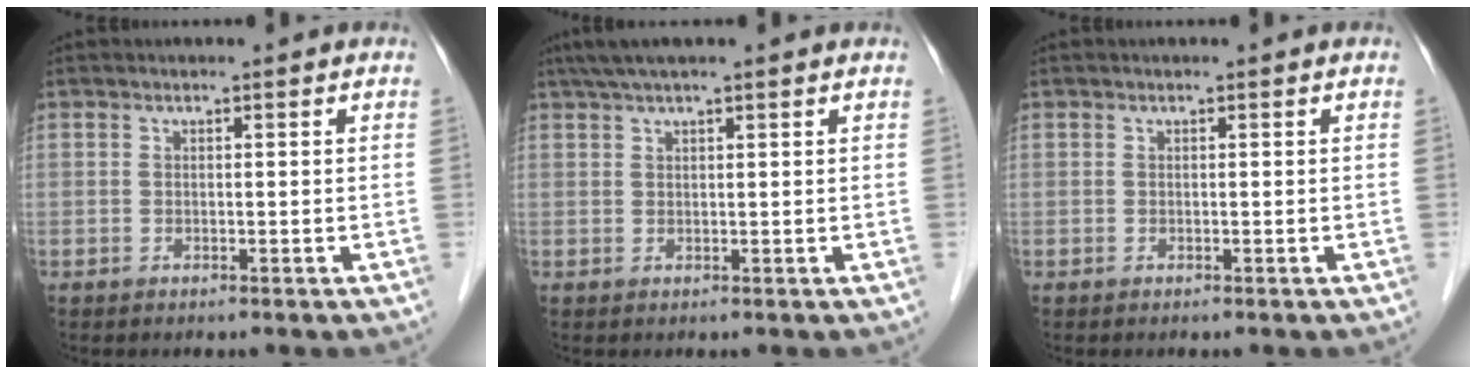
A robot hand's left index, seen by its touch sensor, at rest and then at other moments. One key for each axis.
{"total": 5.5, "fx": 4.3, "fy": 0.0, "fz": 3.3, "tx": -0.055, "ty": 0.039, "tz": 0.073}
{"total": 0.0}